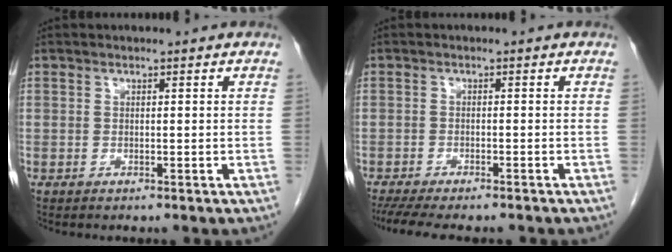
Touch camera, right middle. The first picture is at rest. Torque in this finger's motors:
{"motor_torque": [0.23, -0.21, 0.05, 0.05]}